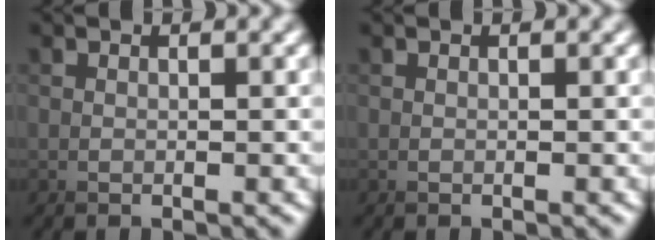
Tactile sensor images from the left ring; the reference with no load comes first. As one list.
[{"total": 0.0}]